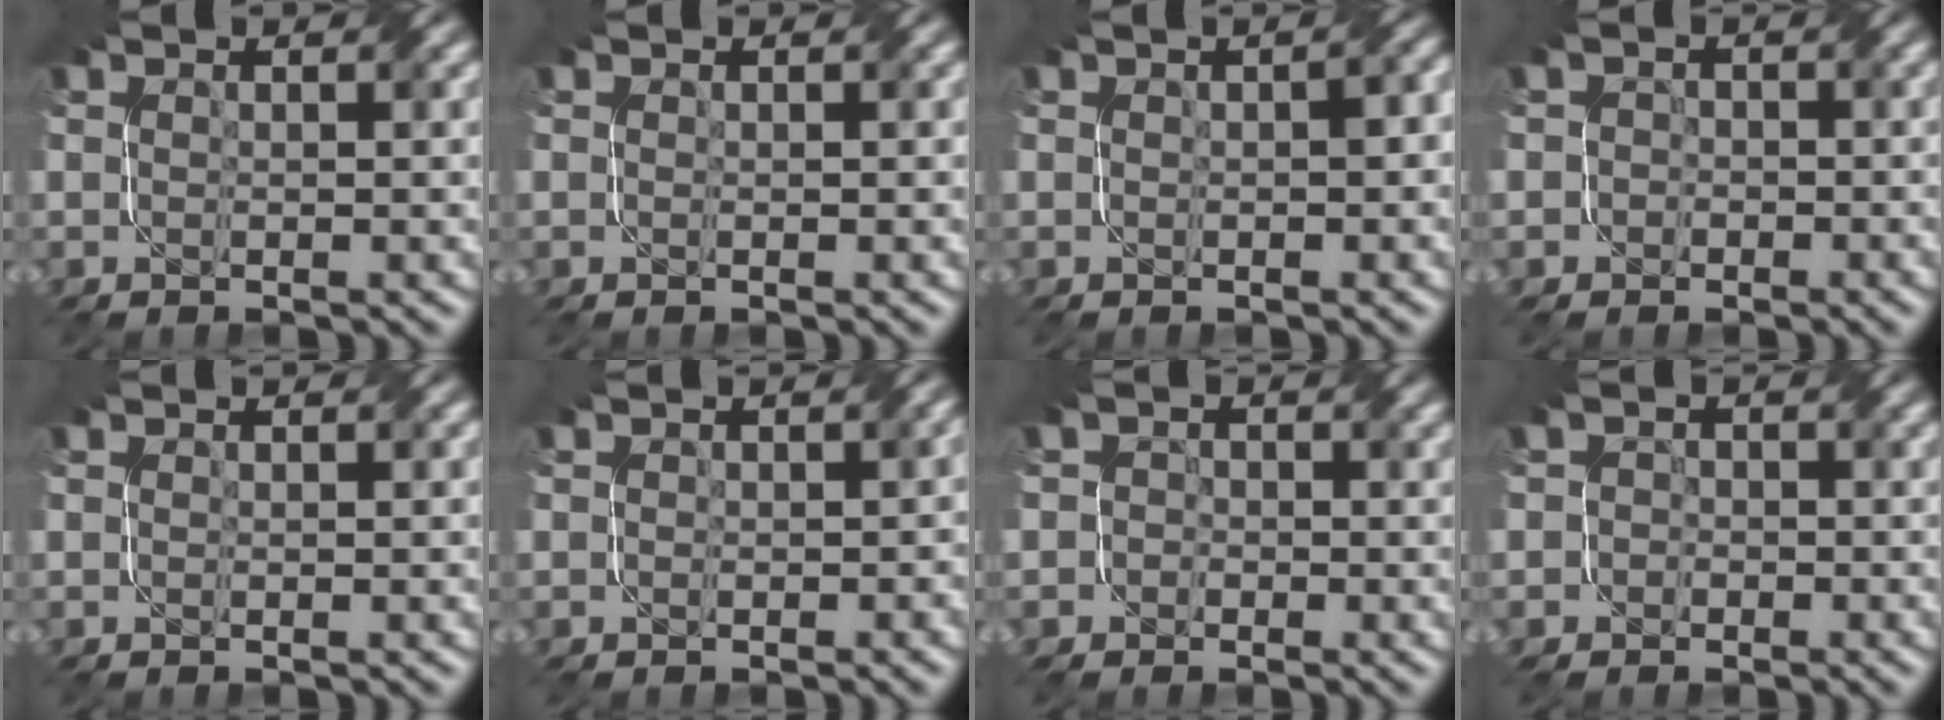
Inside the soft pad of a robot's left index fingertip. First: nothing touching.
{"total": 0.0}
{"total": 1.7, "force": [0.0, 0.7, 1.6], "torque": [-0.020, 0.005, 0.002]}
{"total": 2.1, "force": [-0.3, 2.0, 0.3], "torque": [0.012, 0.004, -0.017]}
{"total": 0.0}
{"total": 1.4, "force": [0.0, 1.3, 0.7], "torque": [-0.005, -0.005, -0.003]}
{"total": 2.7, "force": [0.0, 2.7, 0.5], "torque": [0.009, 0.013, -0.027]}
{"total": 2.5, "force": [-0.3, 2.5, 0.4], "torque": [0.011, 0.009, -0.026]}